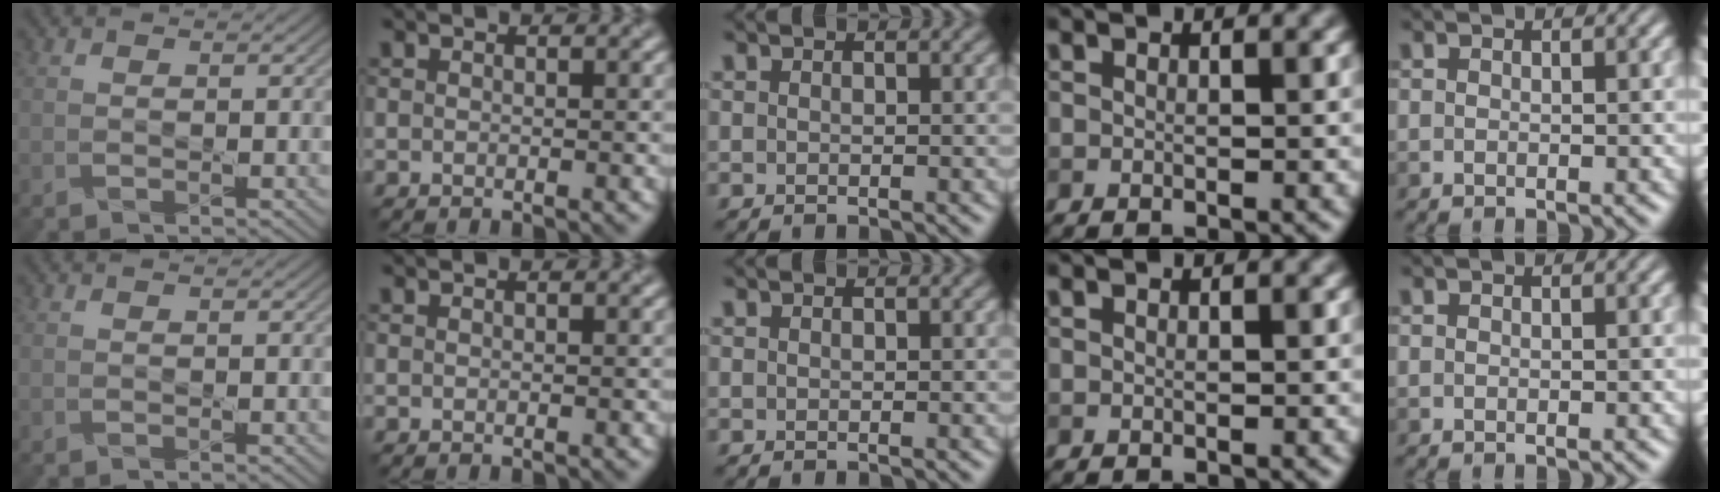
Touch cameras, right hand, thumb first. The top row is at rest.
{}